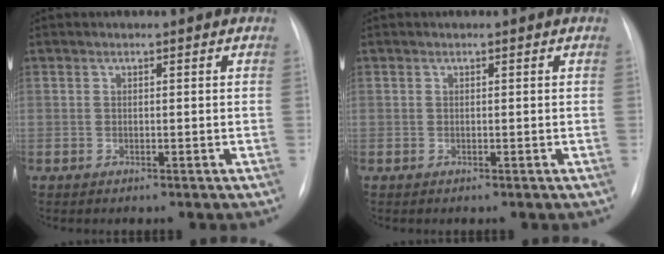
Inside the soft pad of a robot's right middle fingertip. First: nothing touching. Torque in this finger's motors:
{"motor_torque": [-0.05, -0.18, -0.01, -0.01]}